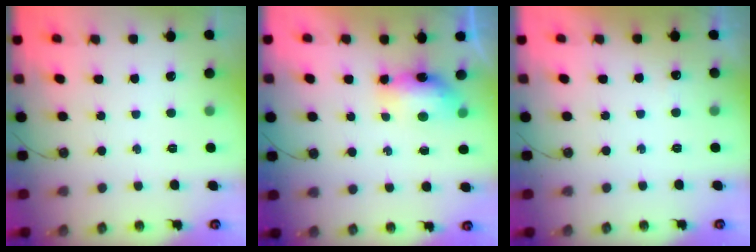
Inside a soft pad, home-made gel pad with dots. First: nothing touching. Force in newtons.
{"total": 7.8, "press": 7.6, "slide": 1.8}
{"total": 3.2, "press": 3.1, "slide": 0.7}